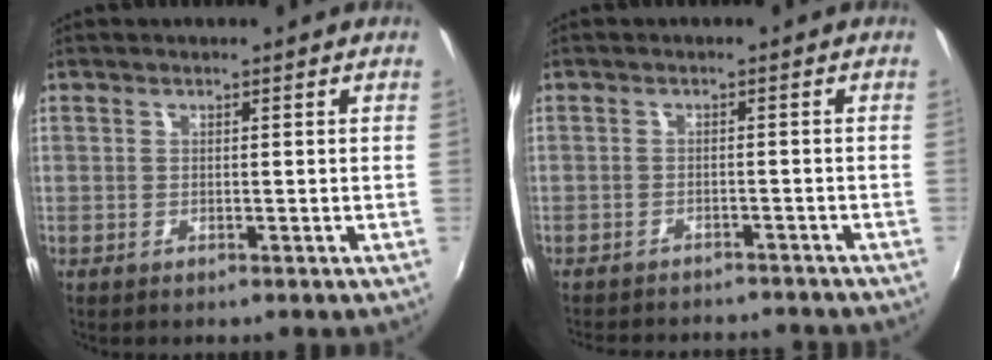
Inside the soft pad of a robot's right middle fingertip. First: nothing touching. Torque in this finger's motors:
{"motor_torque": [0.30, -0.52, 0.05, 0.01]}